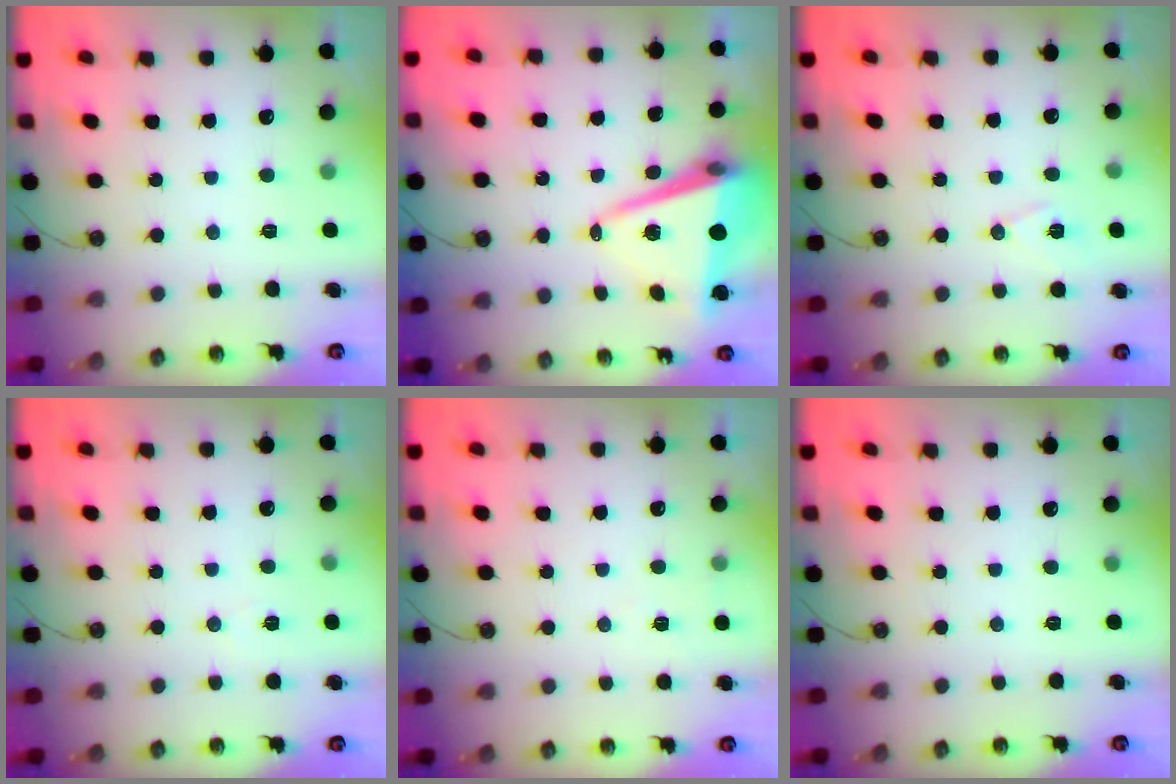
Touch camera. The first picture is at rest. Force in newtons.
{"total": 11.0, "press": 10.5, "slide": 3.2}
{"total": 7.8, "press": 6.9, "slide": 3.7}
{"total": 5.8, "press": 3.8, "slide": 4.4}
{"total": 5.4, "press": 3.1, "slide": 4.5}
{"total": 0.0}